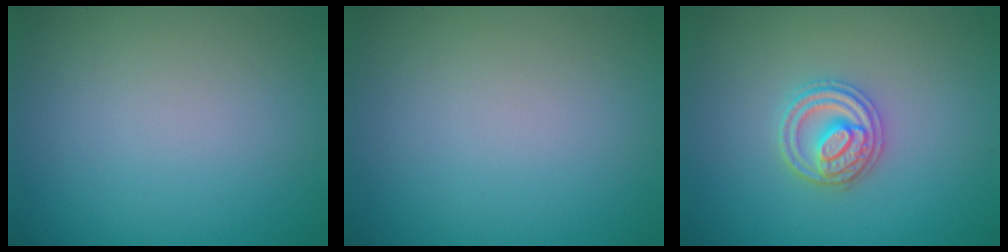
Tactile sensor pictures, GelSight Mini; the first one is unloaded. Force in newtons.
{"total": 0.0}
{"total": 2.8, "press": 2.8, "slide": 0.4}